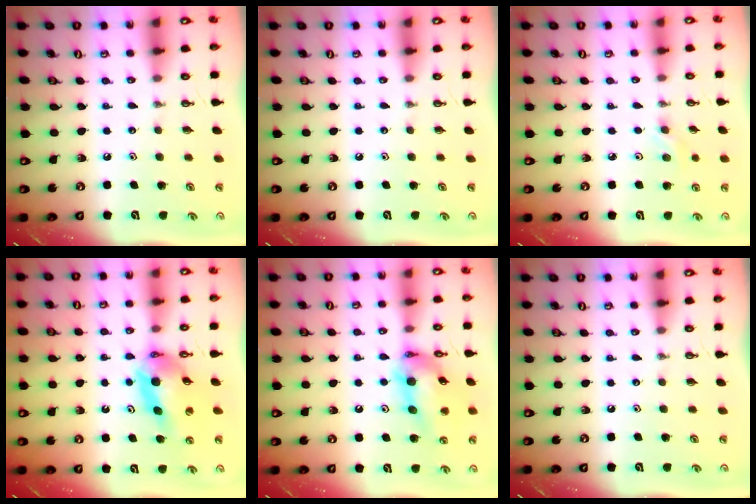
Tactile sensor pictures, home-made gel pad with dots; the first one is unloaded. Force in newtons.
{"total": 0.0}
{"total": 2.8, "press": 2.7, "slide": 0.8}
{"total": 10.5, "press": 10.4, "slide": 1.1}
{"total": 15.1, "press": 15.1, "slide": 1.1}
{"total": 0.0}